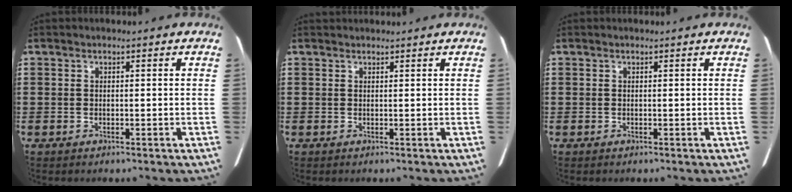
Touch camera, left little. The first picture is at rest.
{"total": 0.7, "force": [0.7, 0.1, 0.0], "torque": [0.008, -0.002, 0.012]}
{"total": 0.0}